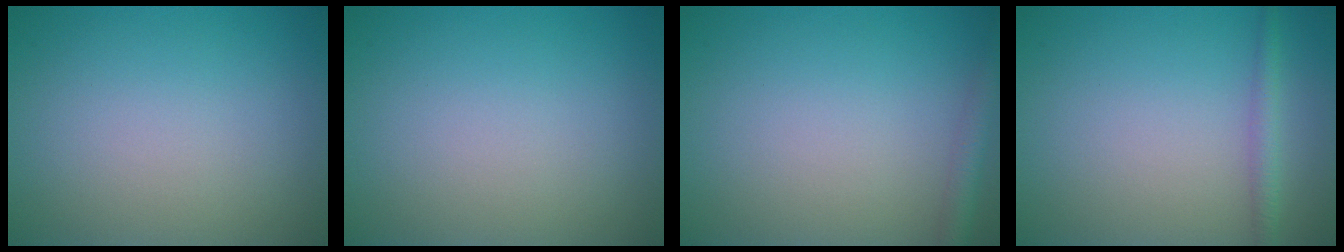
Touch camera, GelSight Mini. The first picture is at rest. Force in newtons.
{"total": 0.0}
{"total": 2.1, "press": 2.1, "slide": 0.1}
{"total": 1.6, "press": 1.6, "slide": 0.1}